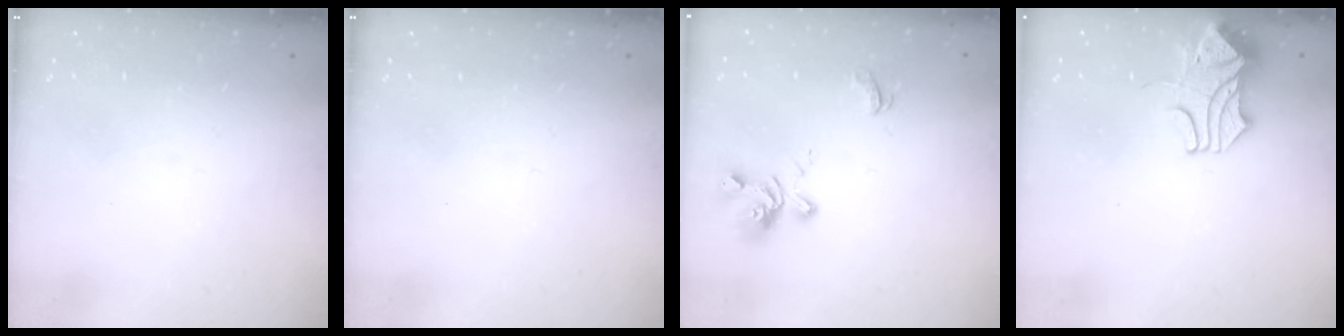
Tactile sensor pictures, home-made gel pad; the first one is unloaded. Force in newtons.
{"total": 0.0}
{"total": 5.1, "press": 5.0, "slide": 0.9}
{"total": 1.9, "press": 1.8, "slide": 0.7}